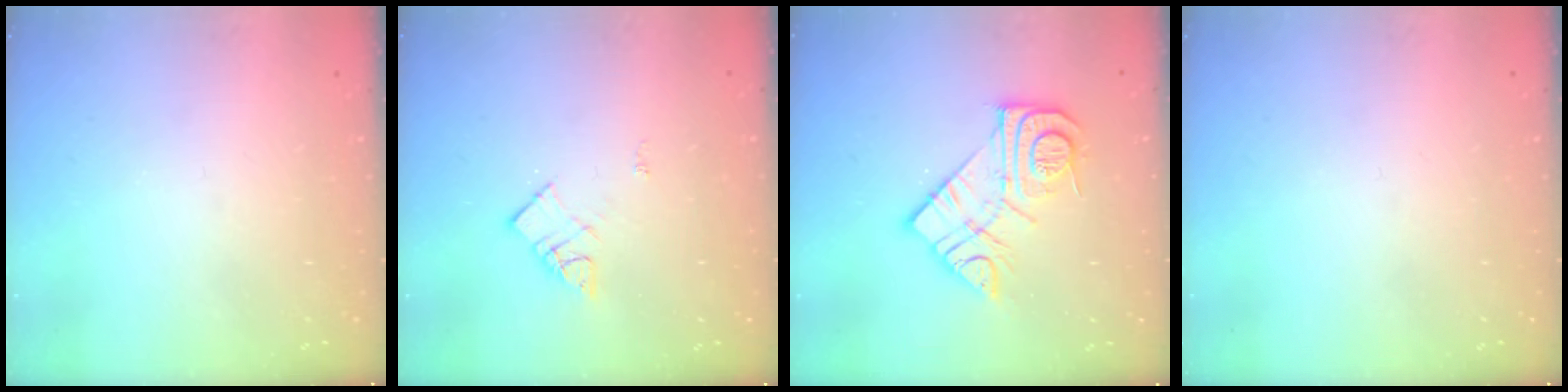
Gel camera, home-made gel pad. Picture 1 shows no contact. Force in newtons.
{"total": 6.9, "press": 6.9, "slide": 0.3}
{"total": 13.4, "press": 13.4, "slide": 1.1}
{"total": 0.0}